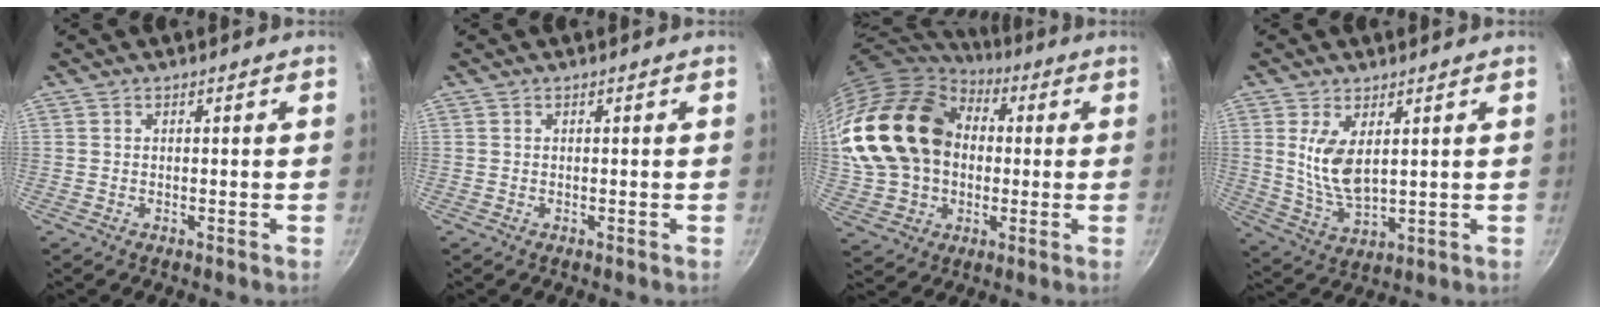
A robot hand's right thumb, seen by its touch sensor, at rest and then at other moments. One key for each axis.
{"total": 0.0}
{"total": 25.1, "fx": 3.5, "fy": 18.7, "fz": 16.3, "tx": -0.307, "ty": 0.037, "tz": 0.074}
{"total": 8.8, "fx": 2.4, "fy": 4.3, "fz": 7.3, "tx": -0.137, "ty": -0.027, "tz": 0.058}